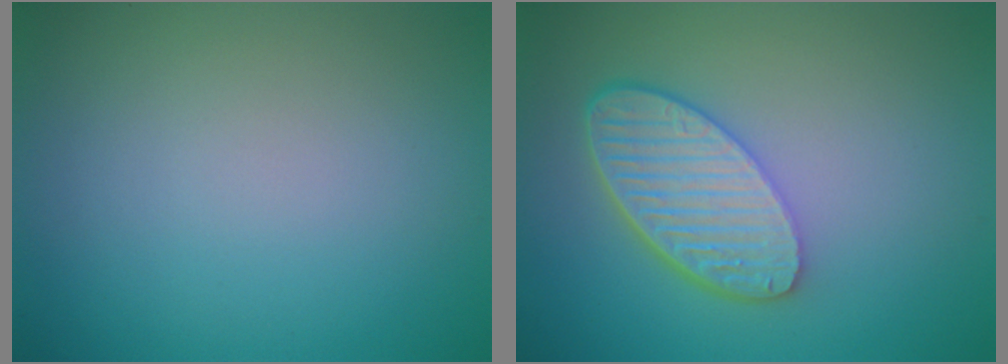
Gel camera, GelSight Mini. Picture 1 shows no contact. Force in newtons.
{"total": 6.0, "press": 4.7, "slide": 3.8}